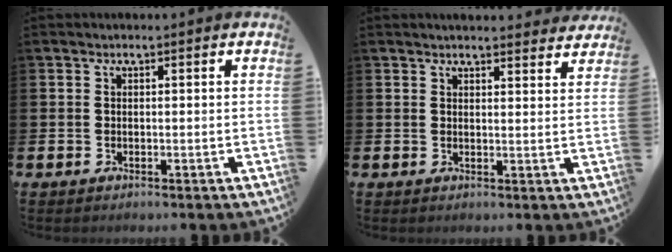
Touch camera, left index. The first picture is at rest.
{"total": 2.9, "force": [2.9, 0.2, 0.0], "torque": [0.005, -0.021, 0.051]}